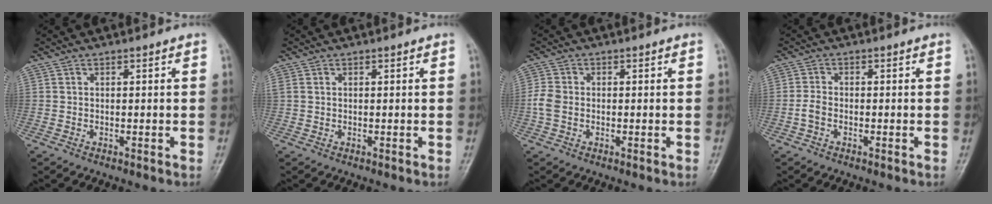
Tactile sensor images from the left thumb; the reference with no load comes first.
{"total": 1.0, "force": [0.2, 0.8, 0.6], "torque": [-0.016, 0.005, 0.007]}
{"total": 3.5, "force": [-0.6, 2.8, 2.1], "torque": [-0.049, 0.007, -0.017]}
{"total": 2.4, "force": [-0.9, 1.6, 1.5], "torque": [-0.033, 0.008, -0.023]}